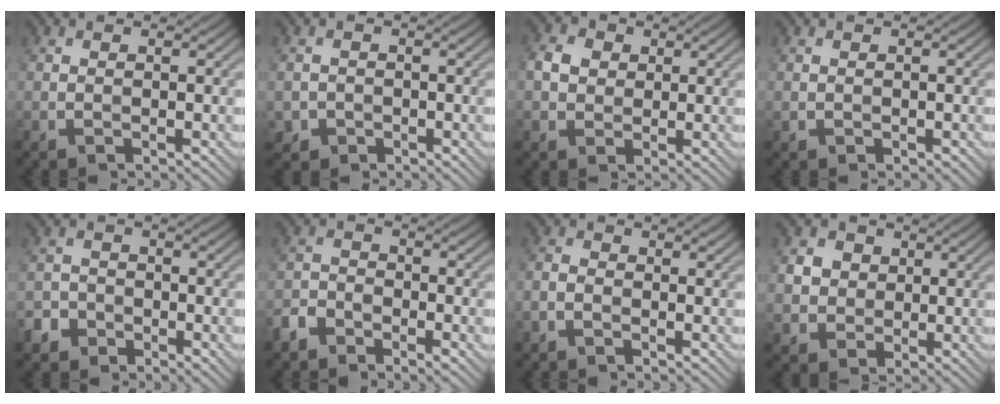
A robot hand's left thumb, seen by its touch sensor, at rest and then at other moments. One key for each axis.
{"total": 1.9, "fx": -1.0, "fy": 1.6, "fz": 0.3, "tx": 0.002, "ty": -0.005, "tz": -0.021}
{"total": 3.4, "fx": 0.6, "fy": 2.9, "fz": 1.6, "tx": -0.037, "ty": 0.006, "tz": 0.008}
{"total": 0.6, "fx": -0.2, "fy": 0.5, "fz": 0.3, "tx": -0.004, "ty": -0.006, "tz": -0.002}
{"total": 3.8, "fx": -2.3, "fy": 2.9, "fz": 0.8, "tx": -0.004, "ty": -0.004, "tz": -0.046}
{"total": 4.2, "fx": -3.0, "fy": 2.2, "fz": 1.9, "tx": -0.036, "ty": -0.004, "tz": -0.069}
{"total": 1.8, "fx": -1.0, "fy": 1.0, "fz": 1.2, "tx": -0.026, "ty": 0.003, "tz": -0.026}
{"total": 4.8, "fx": 1.2, "fy": 4.3, "fz": 1.7, "tx": -0.068, "ty": -0.004, "tz": 0.021}